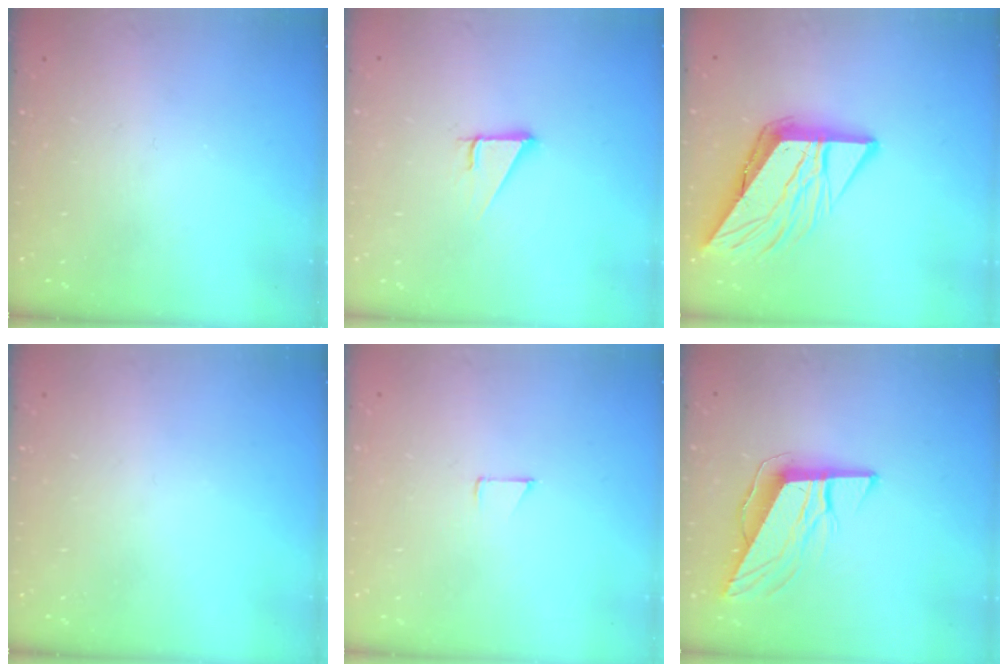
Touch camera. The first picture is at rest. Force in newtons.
{"total": 2.8, "press": 2.8, "slide": 0.0}
{"total": 12.2, "press": 12.2, "slide": 1.4}
{"total": 0.0}
{"total": 3.4, "press": 3.4, "slide": 0.3}
{"total": 10.3, "press": 10.2, "slide": 1.9}